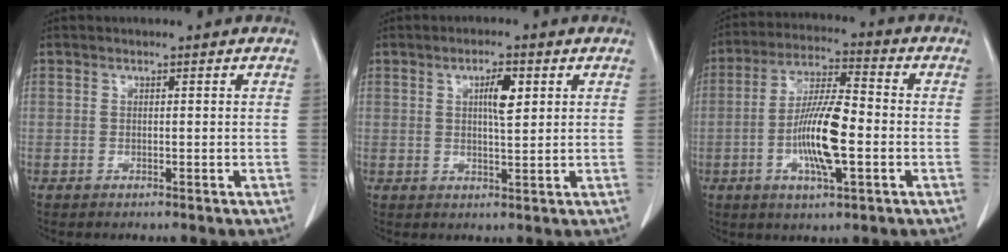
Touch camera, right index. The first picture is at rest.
{"total": 4.1, "force": [1.4, 0.8, 3.7], "torque": [-0.064, 0.001, 0.024]}
{"total": 11.7, "force": [-2.6, 2.2, 11.2], "torque": [-0.215, 0.001, -0.049]}